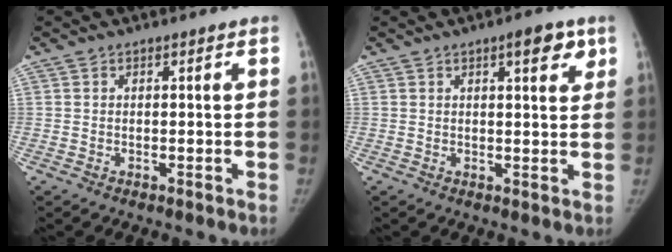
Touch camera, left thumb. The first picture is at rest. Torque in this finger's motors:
{"motor_torque": [0.18, -0.32, 0.84, -0.03, 0.09]}